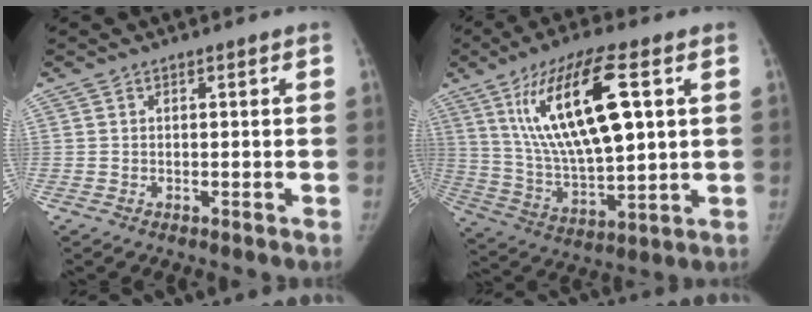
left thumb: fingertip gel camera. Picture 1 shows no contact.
{"total": 20.2, "force": [6.7, 6.5, 17.9], "torque": [-0.324, -0.017, 0.127]}